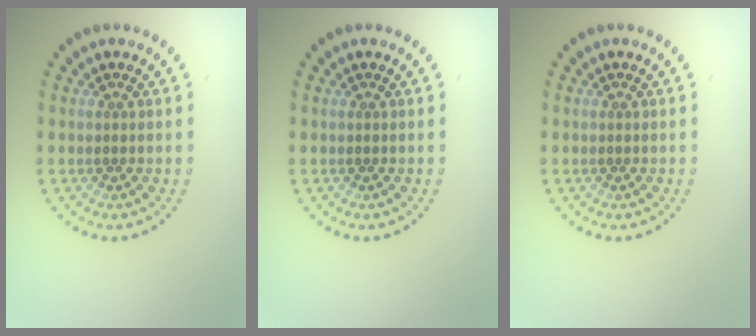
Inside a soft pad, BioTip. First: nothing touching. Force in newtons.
{"total": 0.0}
{"total": 0.0}